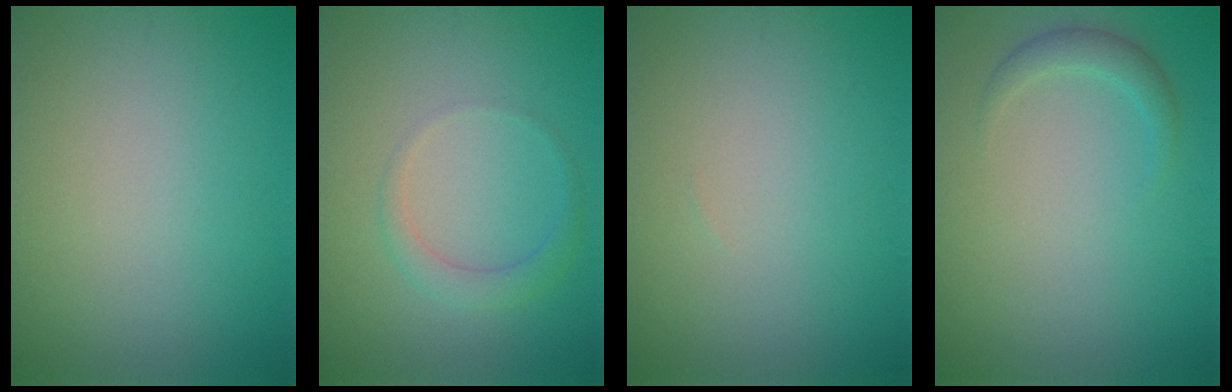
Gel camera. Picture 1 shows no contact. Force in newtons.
{"total": 1.8, "press": 1.8, "slide": 0.1}
{"total": 0.0}
{"total": 1.6, "press": 1.6, "slide": 0.1}